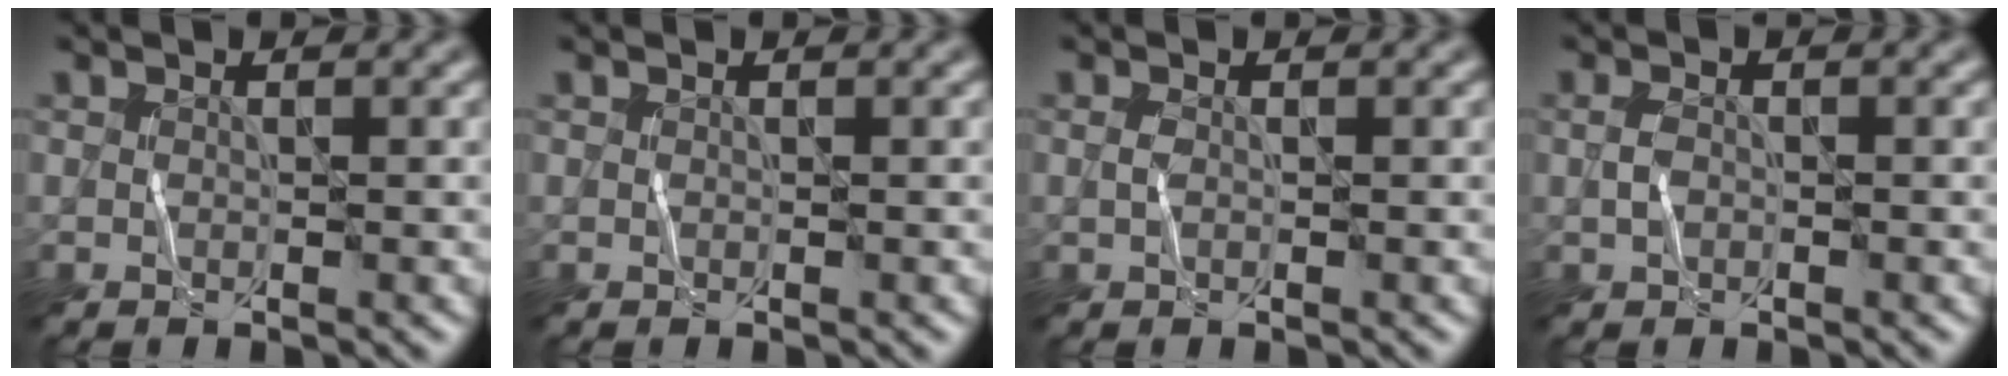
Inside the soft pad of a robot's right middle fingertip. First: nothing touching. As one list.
[{"total": 0.0}, {"total": 0.7, "force": [0.0, 0.3, 0.6], "torque": [-0.016, 0.000, 0.000]}, {"total": 1.3, "force": [-0.1, 0.8, 1.0], "torque": [-0.023, 0.003, -0.006]}]